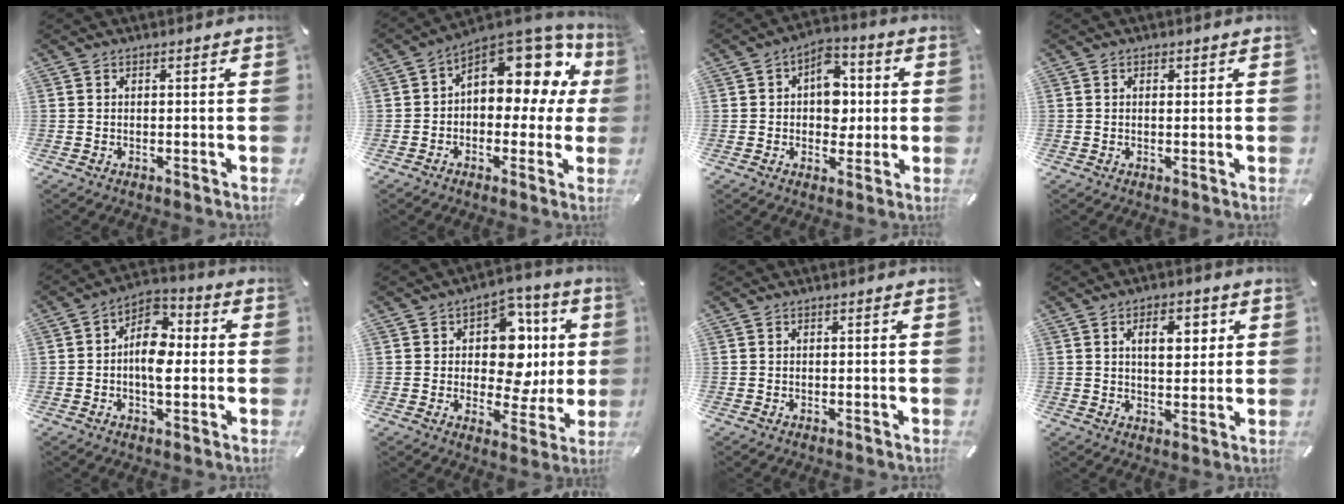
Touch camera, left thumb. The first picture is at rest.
{"total": 14.4, "force": [6.8, 8.6, 9.4], "torque": [-0.124, -0.057, 0.116]}
{"total": 9.4, "force": [0.8, 7.3, 5.8], "torque": [-0.063, 0.001, 0.010]}
{"total": 0.7, "force": [0.2, 0.5, 0.4], "torque": [-0.001, -0.001, 0.002]}
{"total": 9.6, "force": [-0.8, 6.3, 7.2], "torque": [-0.110, 0.006, -0.012]}
{"total": 14.4, "force": [2.8, 10.0, 9.9], "torque": [-0.130, -0.019, 0.053]}
{"total": 0.0}
{"total": 7.6, "force": [2.6, 4.5, 5.6], "torque": [-0.075, -0.006, 0.035]}